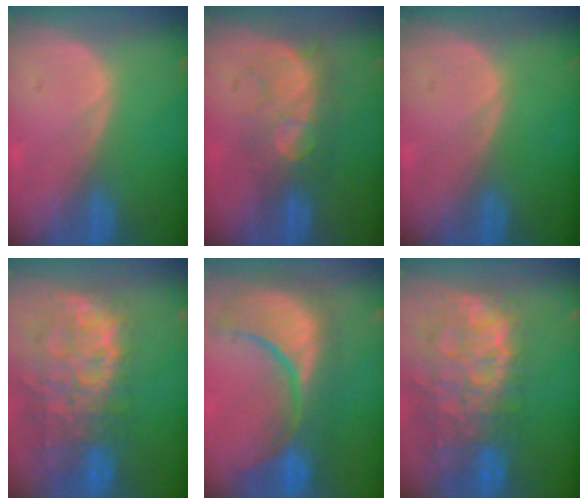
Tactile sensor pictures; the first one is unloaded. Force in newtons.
{"total": 7.8, "press": 7.2, "slide": 3.1}
{"total": 0.0}
{"total": 13.8, "press": 11.2, "slide": 8.0}
{"total": 14.0, "press": 12.0, "slide": 7.3}
{"total": 13.8, "press": 11.2, "slide": 8.0}